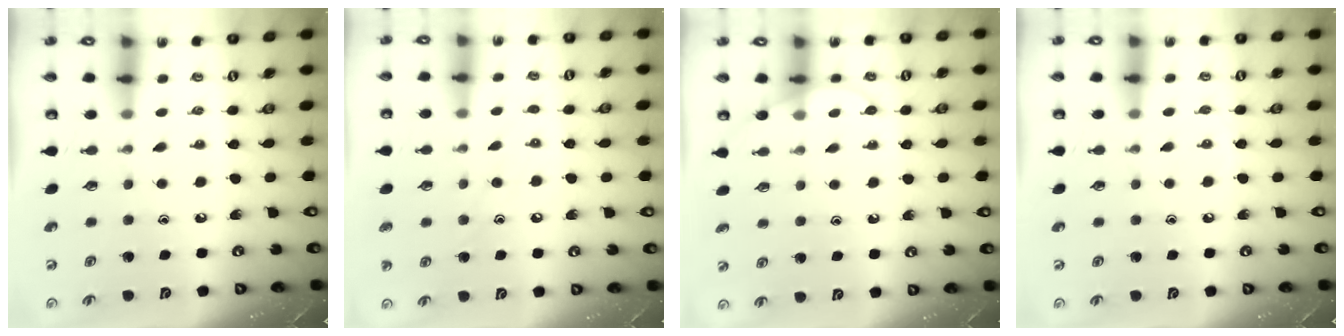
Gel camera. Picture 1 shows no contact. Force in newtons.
{"total": 7.3, "press": 7.3, "slide": 0.4}
{"total": 5.5, "press": 5.5, "slide": 0.4}
{"total": 4.1, "press": 4.0, "slide": 0.5}